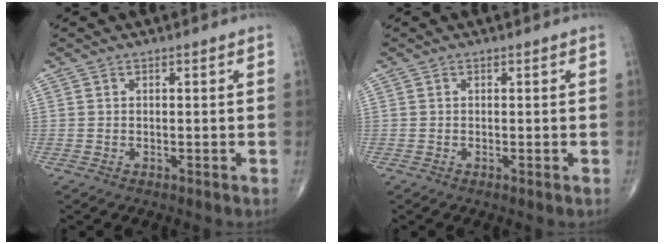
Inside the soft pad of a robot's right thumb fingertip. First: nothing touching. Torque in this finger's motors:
{"motor_torque": [0.17, 0.02, -0.26, -0.29, 0.04]}